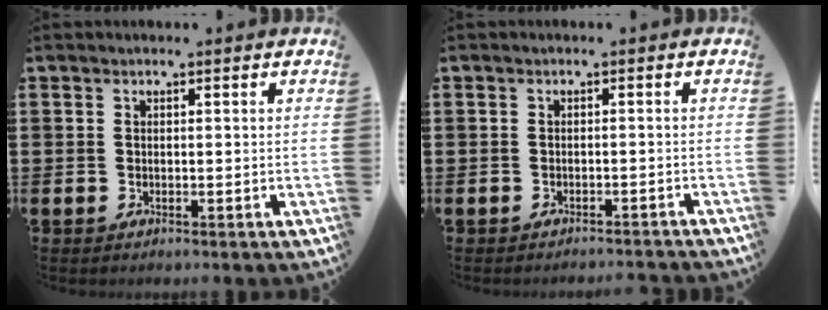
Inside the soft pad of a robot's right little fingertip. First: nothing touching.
{"total": 1.0, "force": [-1.0, -0.2, 0.0], "torque": [-0.001, 0.002, -0.021]}